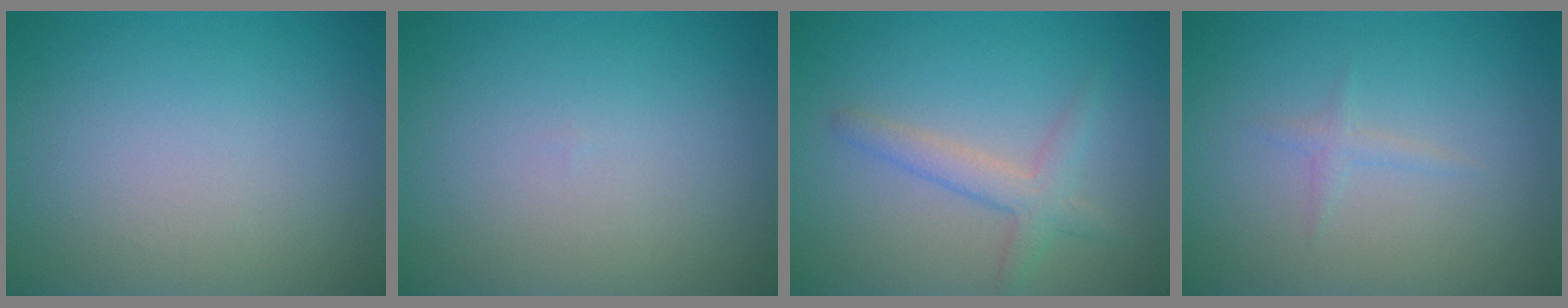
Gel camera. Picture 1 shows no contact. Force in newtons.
{"total": 0.0}
{"total": 2.5, "press": 2.5, "slide": 0.1}
{"total": 0.8, "press": 0.8, "slide": 0.1}